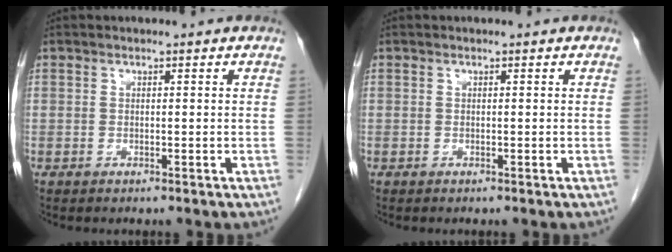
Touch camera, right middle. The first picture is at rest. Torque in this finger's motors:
{"motor_torque": [-0.04, -0.31, 0.00, 0.00]}